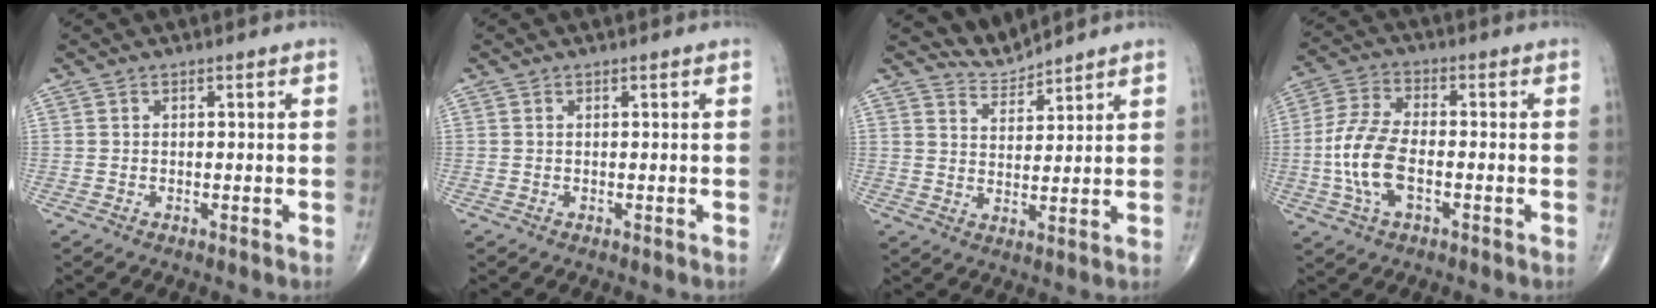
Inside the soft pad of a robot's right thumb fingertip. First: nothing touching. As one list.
[{"total": 0.0}, {"total": 4.2, "force": [4.1, -0.3, -1.1], "torque": [0.028, -0.035, 0.084]}, {"total": 10.6, "force": [-2.2, 5.2, 9.0], "torque": [-0.194, 0.018, -0.046]}]